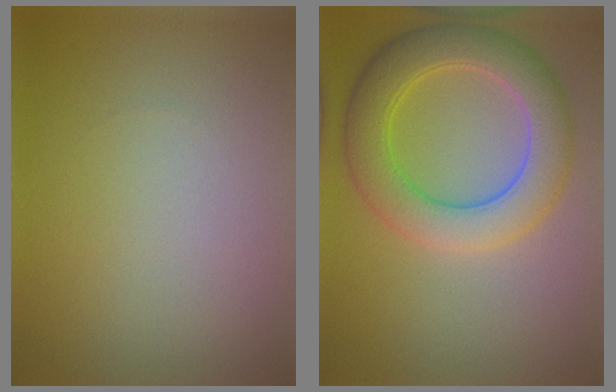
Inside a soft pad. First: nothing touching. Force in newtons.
{"total": 6.6, "press": 6.6, "slide": 0.2}